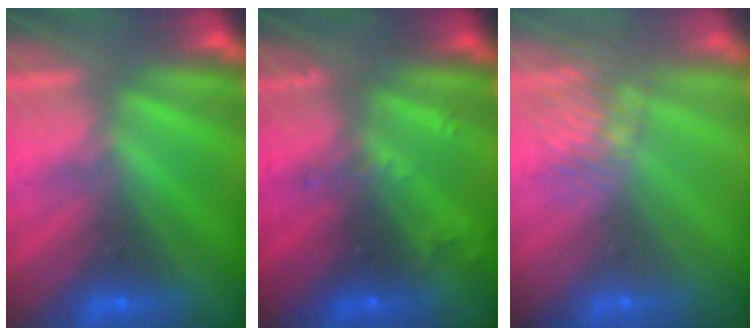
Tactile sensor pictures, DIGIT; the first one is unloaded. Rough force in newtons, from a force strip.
{"total": 2.4}
{"total": 6.0}